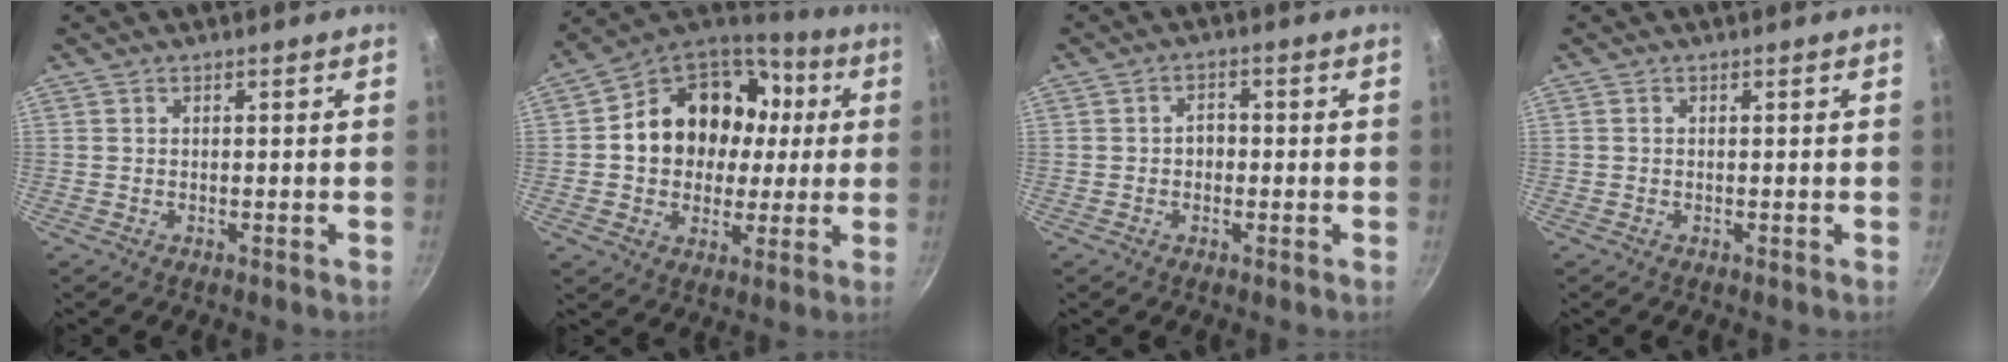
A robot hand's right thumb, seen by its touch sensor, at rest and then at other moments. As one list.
[{"total": 20.9, "force": [2.6, 17.1, 11.6], "torque": [-0.169, 0.036, 0.042]}, {"total": 2.8, "force": [-0.3, 2.2, 1.7], "torque": [-0.013, 0.009, -0.007]}, {"total": 0.0}]